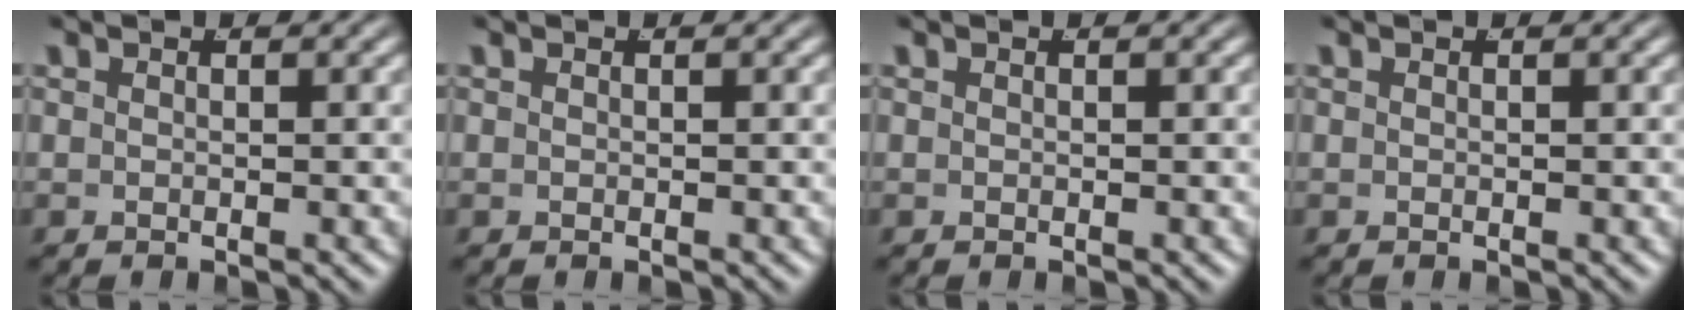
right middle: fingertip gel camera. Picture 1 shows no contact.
{"total": 0.0}
{"total": 0.0}
{"total": 0.0}